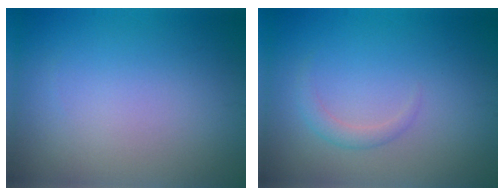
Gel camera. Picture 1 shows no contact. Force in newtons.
{"total": 1.4, "press": 1.4, "slide": 0.1}